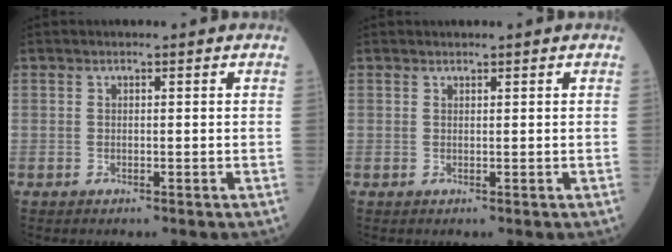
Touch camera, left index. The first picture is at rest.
{"total": 0.6, "force": [0.6, 0.0, 0.1], "torque": [-0.005, 0.004, 0.011]}